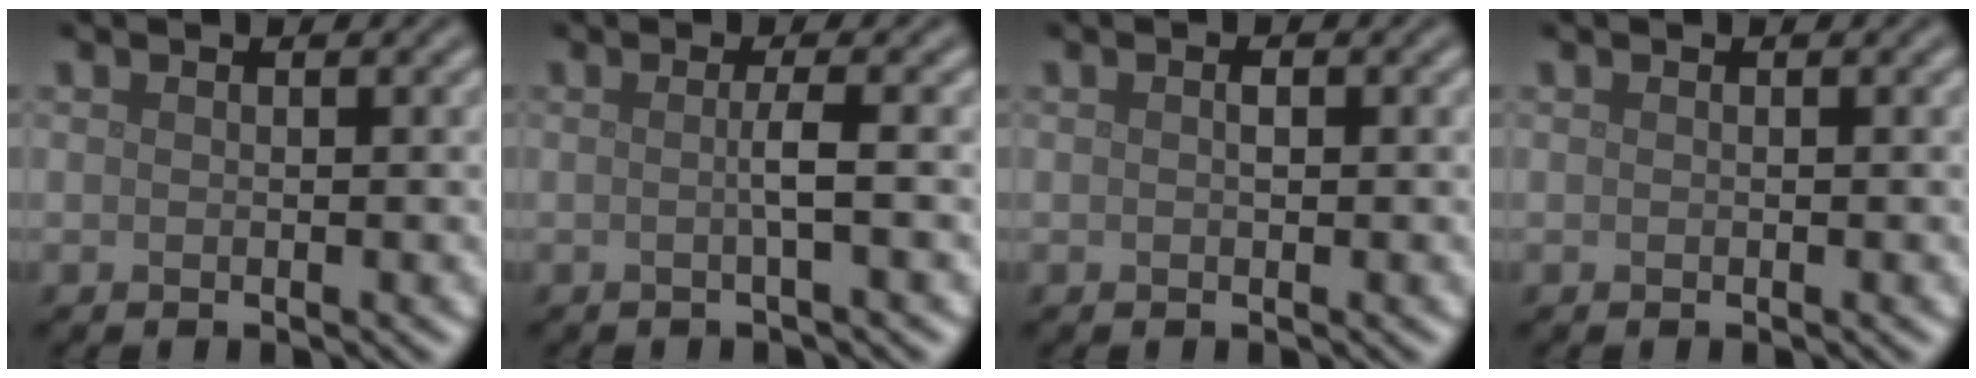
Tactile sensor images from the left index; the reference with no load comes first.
{"total": 1.9, "force": [-0.1, 0.3, 1.8], "torque": [-0.032, -0.002, -0.009]}
{"total": 0.7, "force": [0.1, 0.3, 0.6], "torque": [-0.012, 0.001, 0.002]}
{"total": 0.0}